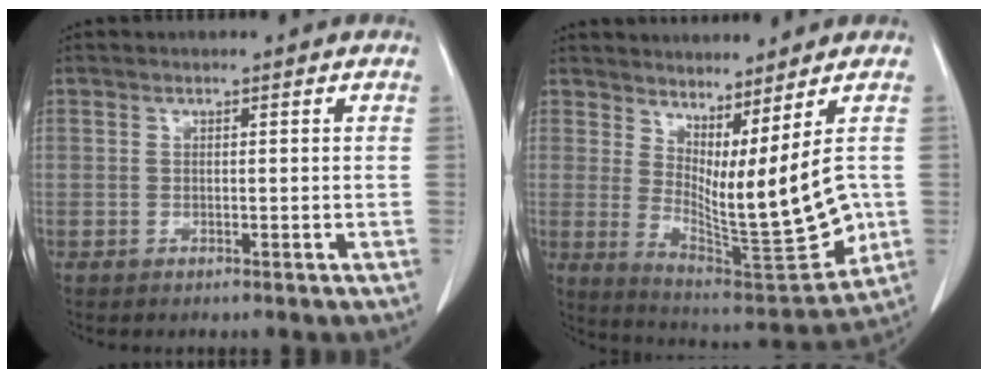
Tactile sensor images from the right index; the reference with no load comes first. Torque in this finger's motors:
{"motor_torque": [1.66, 0.48, 0.50, 0.09]}